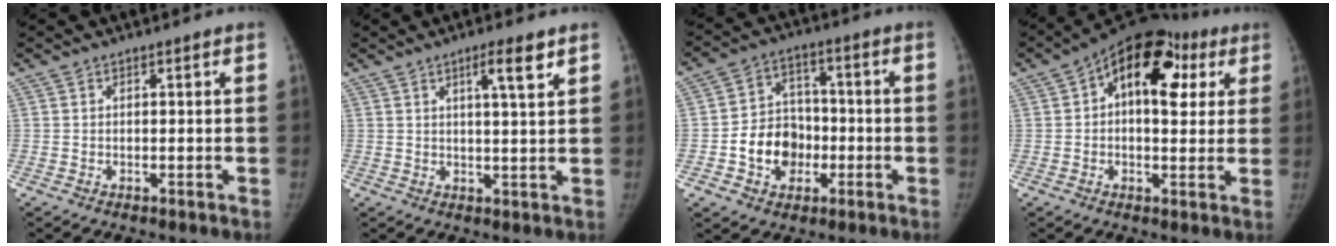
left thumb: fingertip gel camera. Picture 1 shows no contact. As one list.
[{"total": 5.1, "force": [2.8, 0.6, 4.3], "torque": [-0.065, -0.016, 0.045]}, {"total": 10.9, "force": [-2.9, 9.0, 5.5], "torque": [-0.049, 0.029, -0.052]}, {"total": 17.4, "force": [5.5, 10.0, 13.1], "torque": [-0.149, 0.023, 0.072]}]